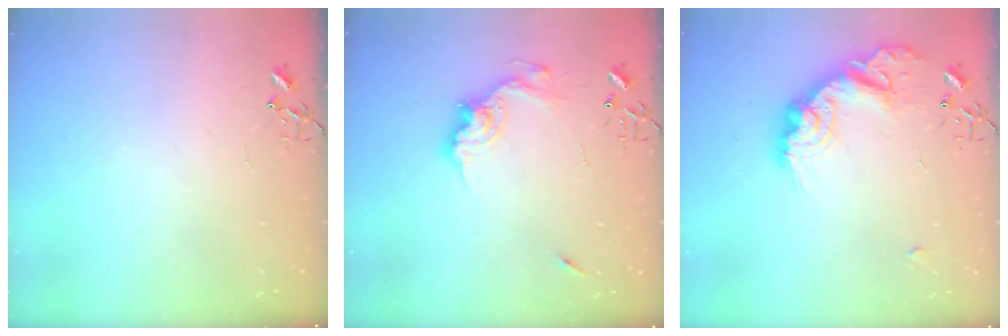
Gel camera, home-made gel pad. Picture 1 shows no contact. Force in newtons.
{"total": 13.6, "press": 13.6, "slide": 1.0}
{"total": 17.6, "press": 17.6, "slide": 0.9}